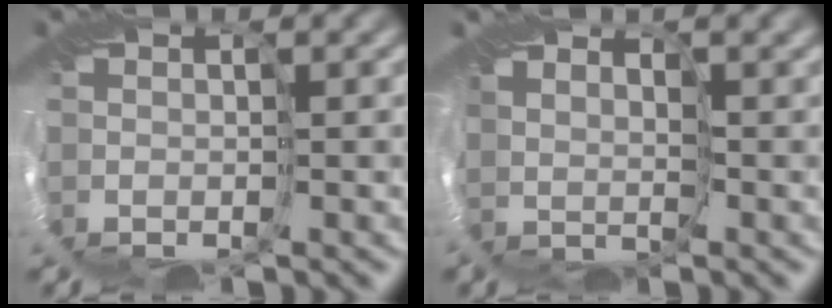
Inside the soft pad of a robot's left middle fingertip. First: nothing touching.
{"total": 2.0, "force": [1.9, 0.5, -0.2], "torque": [-0.004, 0.005, 0.040]}